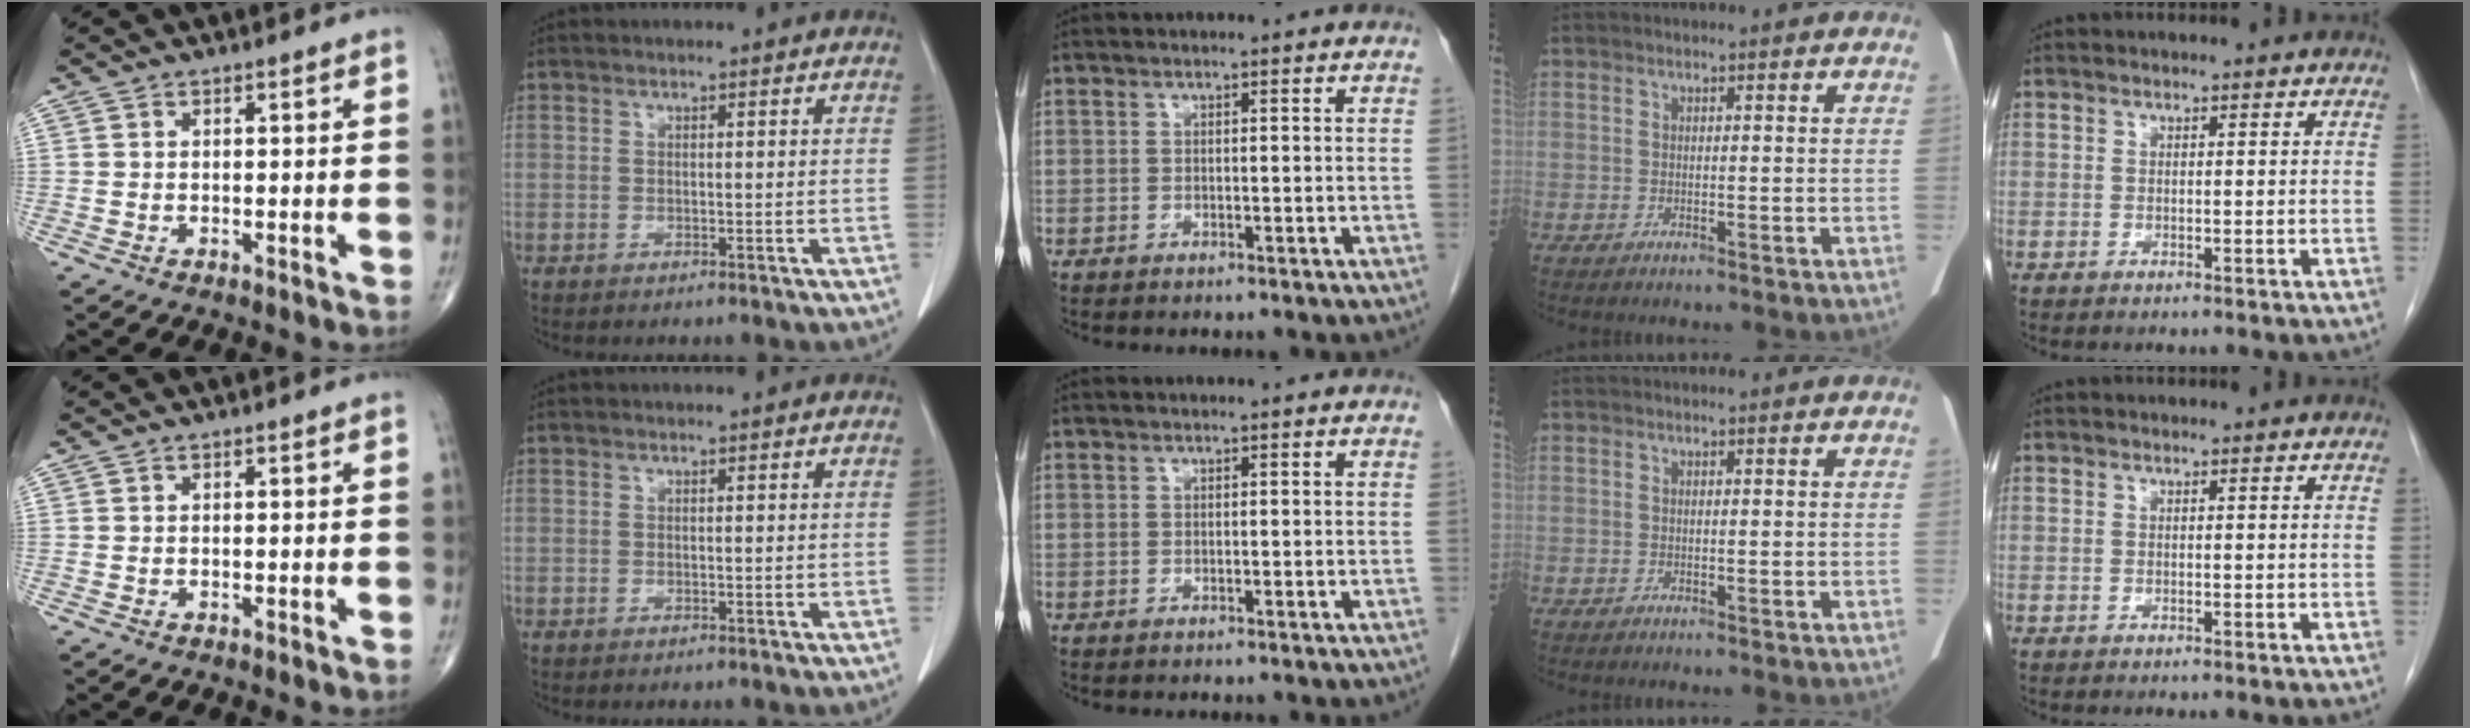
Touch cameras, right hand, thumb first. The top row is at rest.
{}